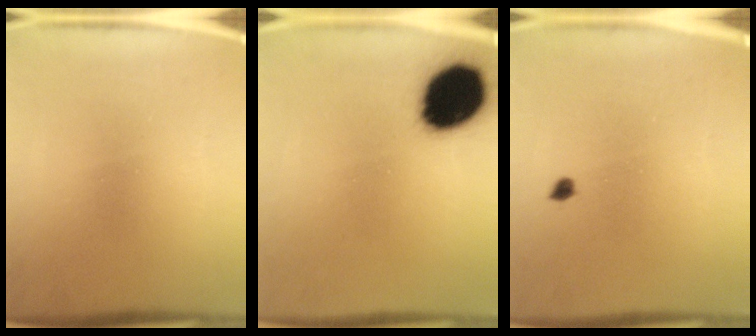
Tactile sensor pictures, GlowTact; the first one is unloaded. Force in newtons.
{"total": 17.6}
{"total": 1.1}